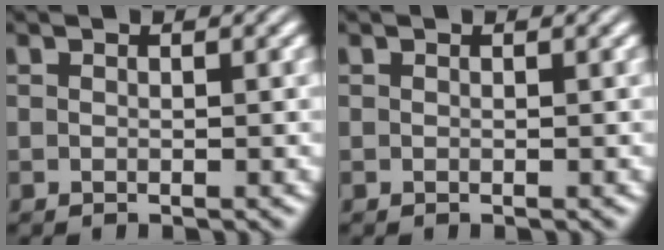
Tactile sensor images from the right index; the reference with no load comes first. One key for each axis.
{"total": 0.0}